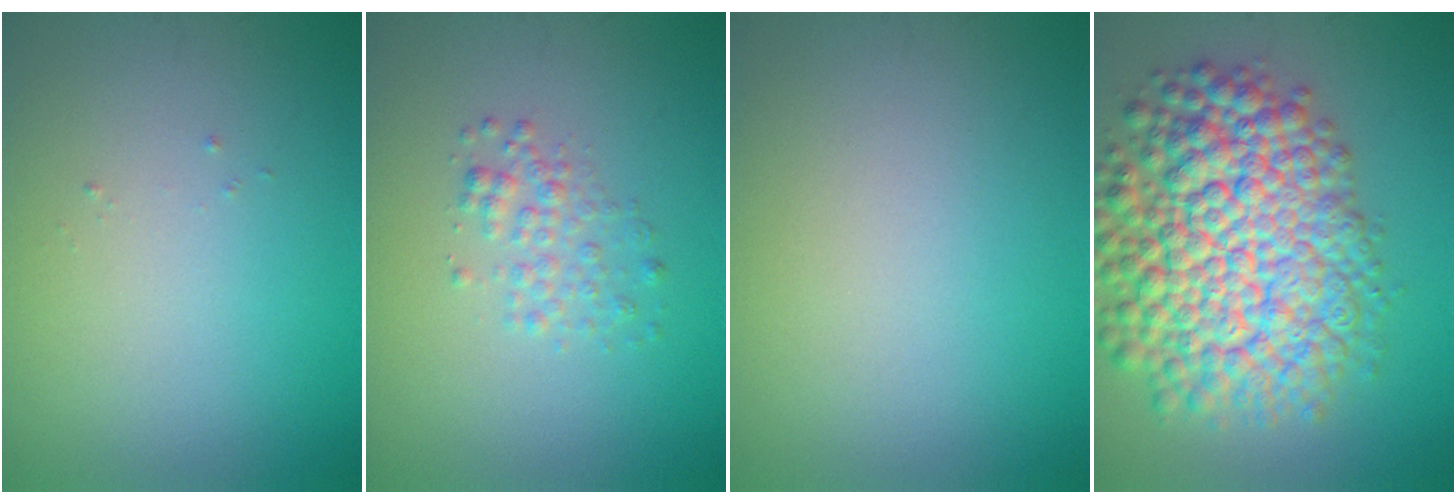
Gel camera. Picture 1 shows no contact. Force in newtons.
{"total": 1.8, "press": 1.8, "slide": 0.1}
{"total": 0.0}
{"total": 12.2, "press": 12.2, "slide": 0.5}